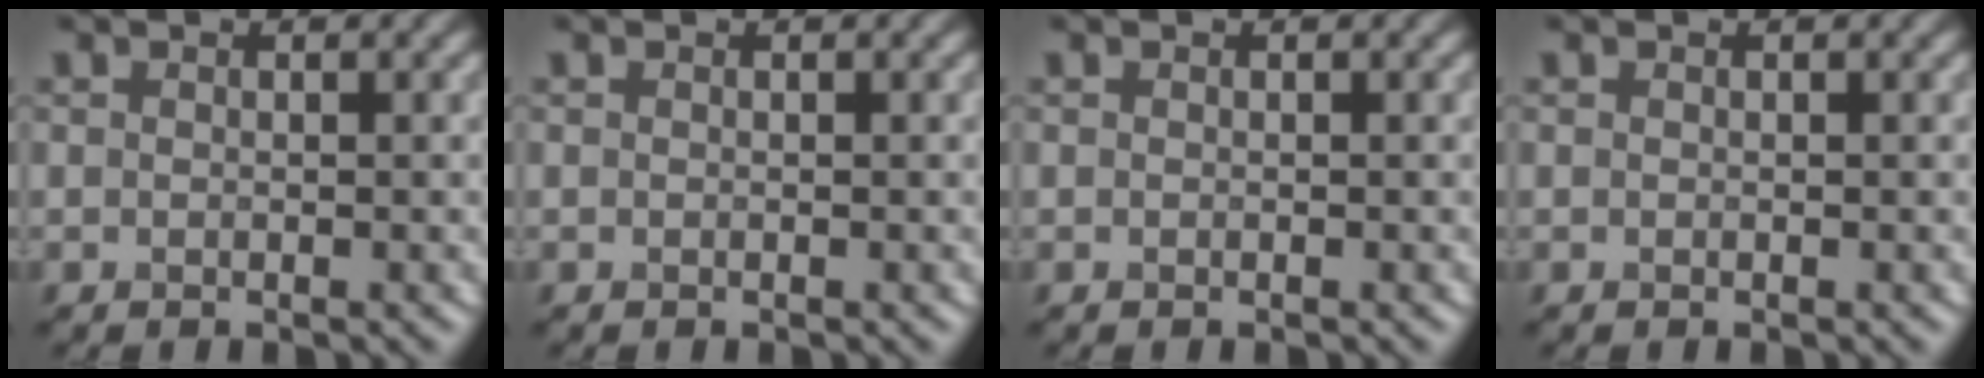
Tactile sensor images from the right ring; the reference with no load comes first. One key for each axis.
{"total": 0.0}
{"total": 0.0}
{"total": 0.0}